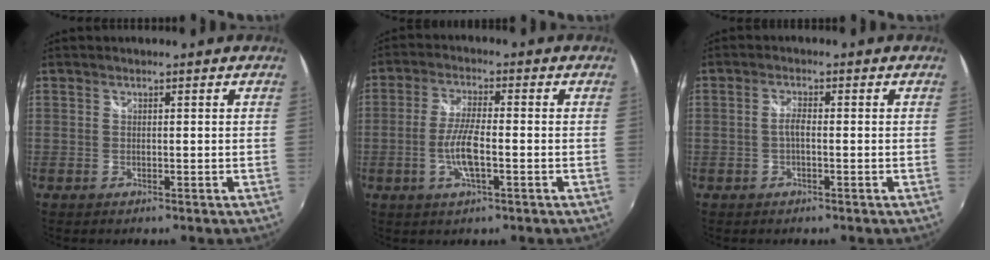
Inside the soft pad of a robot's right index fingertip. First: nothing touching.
{"total": 6.7, "force": [-1.9, 1.3, 6.3], "torque": [-0.130, -0.003, -0.037]}
{"total": 1.8, "force": [-0.4, 0.5, 1.6], "torque": [-0.033, 0.004, -0.010]}